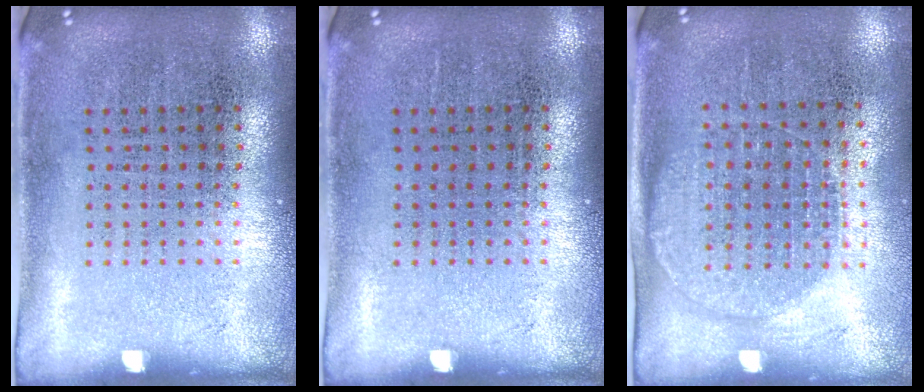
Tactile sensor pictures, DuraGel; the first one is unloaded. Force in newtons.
{"total": 0.0}
{"total": 1.3, "press": 1.2, "slide": 0.5}